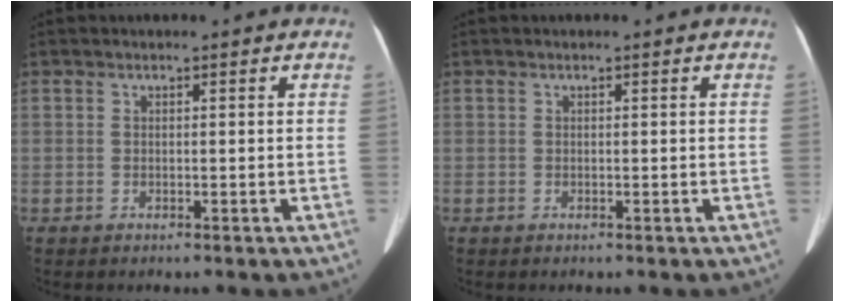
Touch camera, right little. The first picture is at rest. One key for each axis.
{"total": 0.0}